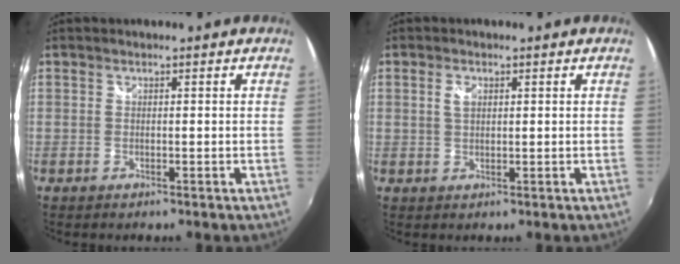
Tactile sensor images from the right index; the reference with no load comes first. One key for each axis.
{"total": 2.1, "fx": 0.6, "fy": 1.2, "fz": 1.6, "tx": -0.029, "ty": 0.002, "tz": 0.011}